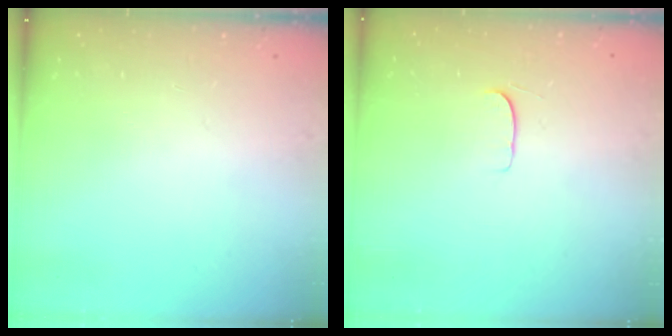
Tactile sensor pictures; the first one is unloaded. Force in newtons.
{"total": 5.1, "press": 5.1, "slide": 0.4}